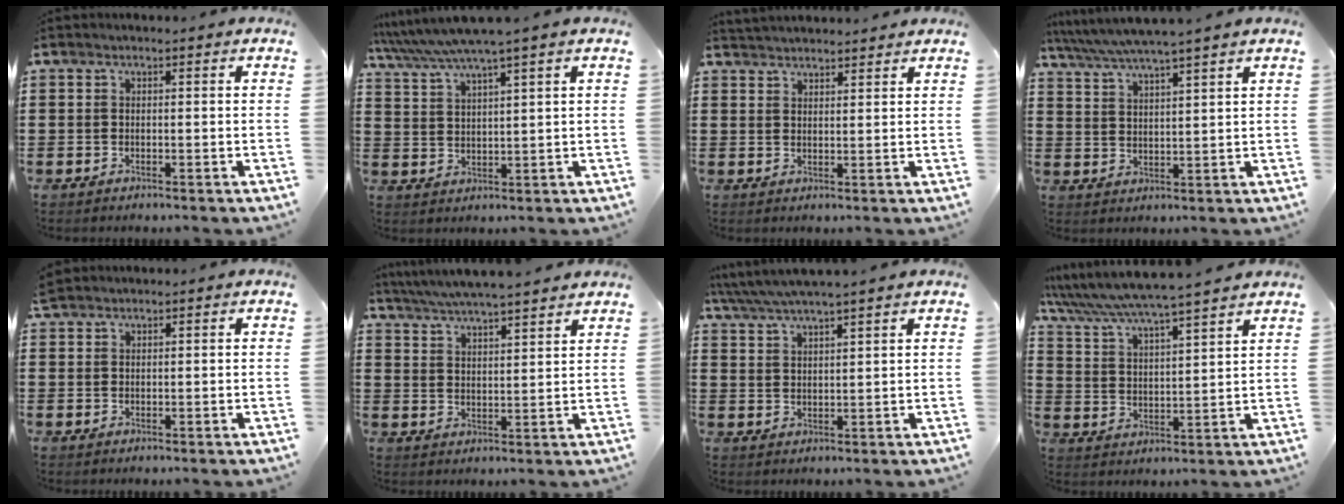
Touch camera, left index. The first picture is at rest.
{"total": 4.8, "force": [3.9, -0.5, 2.6], "torque": [-0.064, -0.017, 0.065]}
{"total": 2.3, "force": [2.3, 0.0, -0.4], "torque": [0.000, -0.003, 0.045]}
{"total": 4.6, "force": [4.1, -0.7, 1.9], "torque": [-0.050, -0.022, 0.070]}
{"total": 1.3, "force": [1.2, 0.3, 0.2], "torque": [-0.006, 0.002, 0.024]}
{"total": 4.6, "force": [4.5, -0.4, 1.0], "torque": [-0.040, -0.025, 0.078]}
{"total": 4.3, "force": [3.8, -0.2, 2.0], "torque": [-0.049, -0.013, 0.068]}
{"total": 5.2, "force": [4.8, -0.7, 1.8], "torque": [-0.059, -0.038, 0.075]}